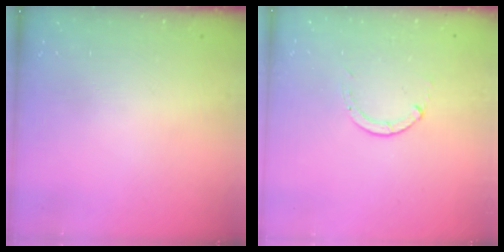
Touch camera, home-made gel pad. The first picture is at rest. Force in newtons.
{"total": 0.0}